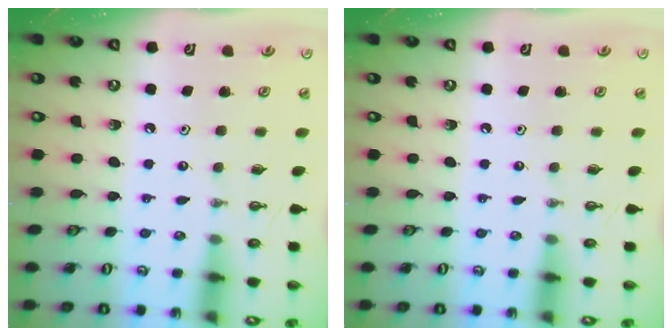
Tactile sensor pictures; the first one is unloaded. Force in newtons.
{"total": 0.0}